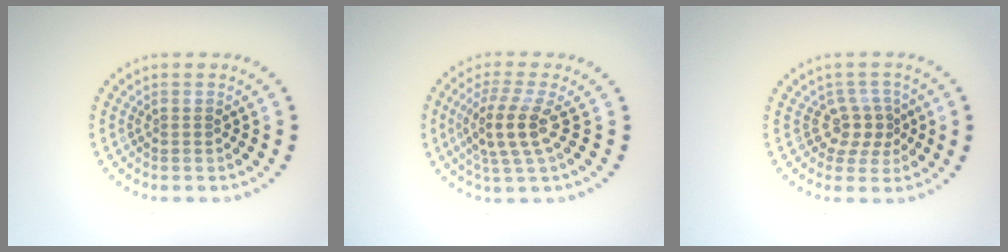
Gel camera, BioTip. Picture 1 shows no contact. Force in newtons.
{"total": 3.5, "press": 2.8, "slide": 2.1}
{"total": 2.5, "press": 1.9, "slide": 1.7}